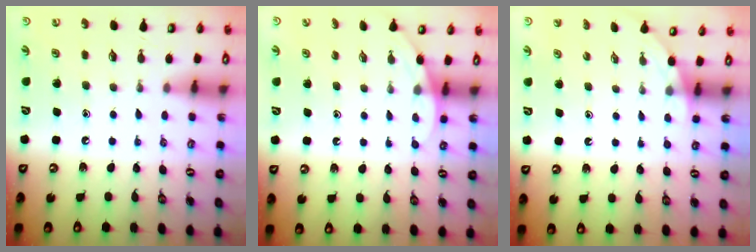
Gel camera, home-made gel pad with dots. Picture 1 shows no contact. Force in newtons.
{"total": 2.6, "press": 2.6, "slide": 0.2}
{"total": 0.9, "press": 0.9, "slide": 0.2}